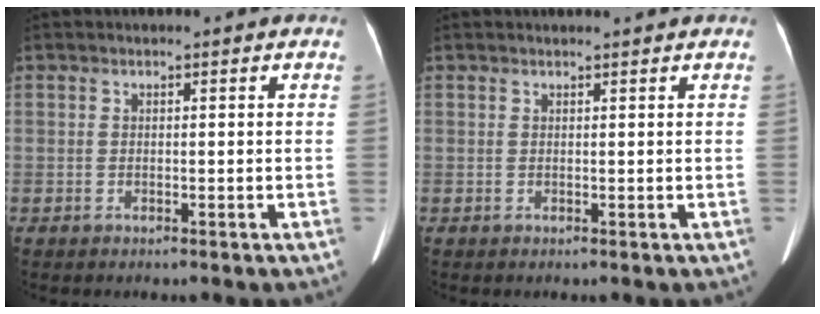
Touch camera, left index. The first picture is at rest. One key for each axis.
{"total": 1.8, "fx": 1.7, "fy": -0.2, "fz": 0.4, "tx": -0.005, "ty": 0.011, "tz": 0.024}